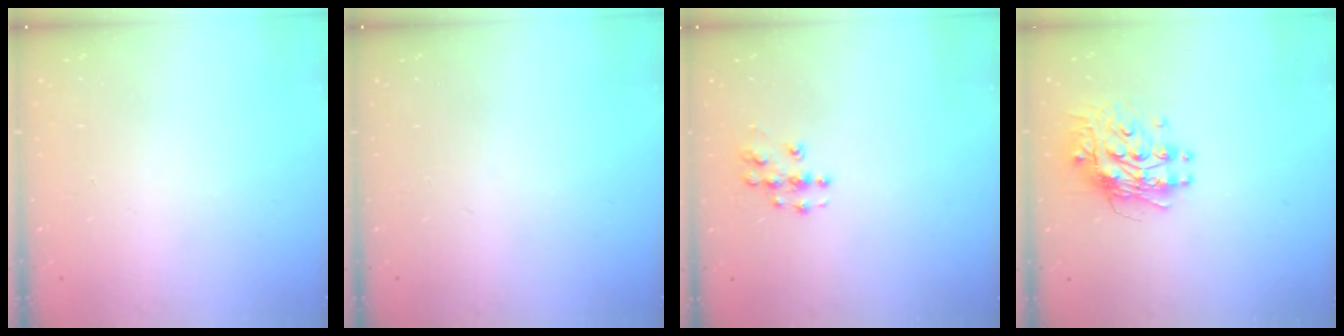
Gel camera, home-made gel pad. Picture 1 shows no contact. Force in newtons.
{"total": 0.0}
{"total": 6.6, "press": 6.6, "slide": 0.3}
{"total": 10.1, "press": 10.1, "slide": 0.8}